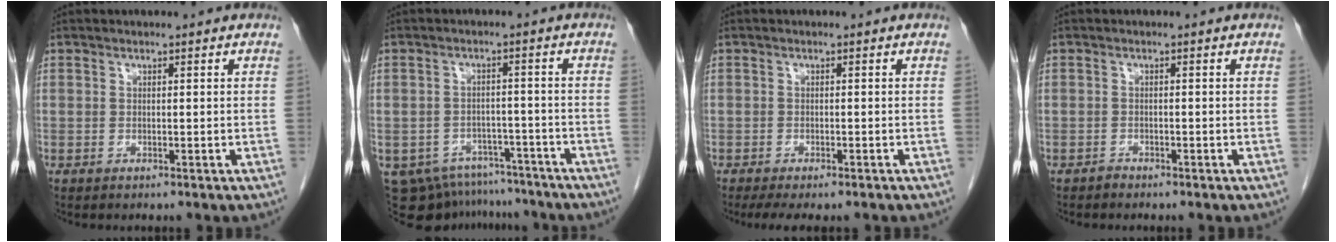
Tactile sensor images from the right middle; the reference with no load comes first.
{"total": 12.0, "force": [-10.6, 5.2, 1.9], "torque": [-0.033, 0.015, -0.135]}
{"total": 6.5, "force": [-5.2, 1.8, 3.4], "torque": [-0.043, -0.008, -0.076]}
{"total": 0.6, "force": [-0.6, 0.2, 0.0], "torque": [0.000, 0.000, -0.012]}